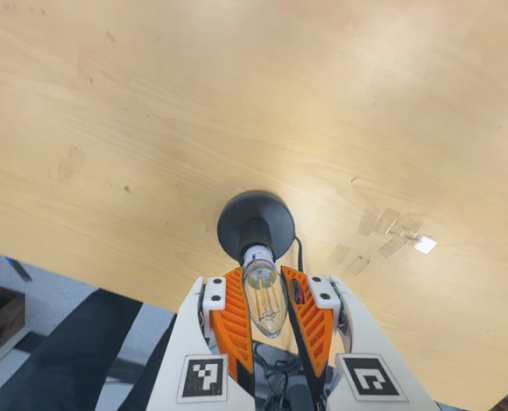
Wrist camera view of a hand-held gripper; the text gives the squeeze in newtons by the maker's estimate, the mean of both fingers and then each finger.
{"total": 14.2, "left": 14.5, "right": 13.9}